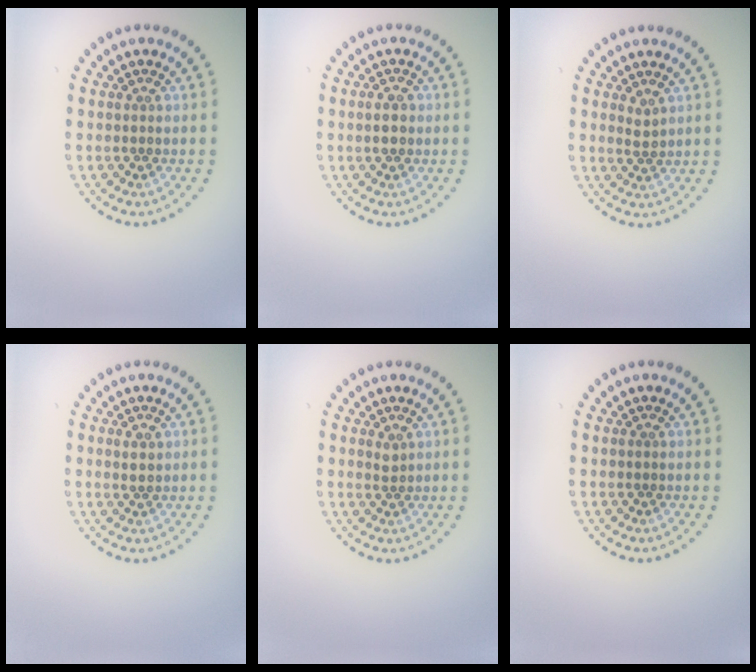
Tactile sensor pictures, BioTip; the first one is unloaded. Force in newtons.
{"total": 2.0, "press": 2.0, "slide": 0.1}
{"total": 1.1, "press": 0.9, "slide": 0.6}
{"total": 1.0, "press": 0.9, "slide": 0.5}
{"total": 0.7, "press": 0.6, "slide": 0.4}
{"total": 0.0}